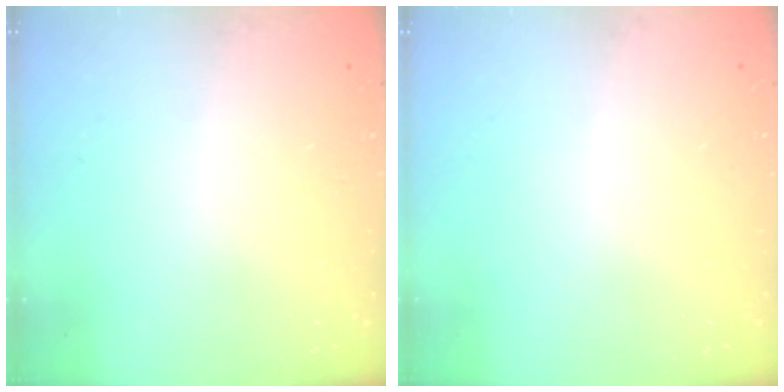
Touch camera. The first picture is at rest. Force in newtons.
{"total": 0.0}